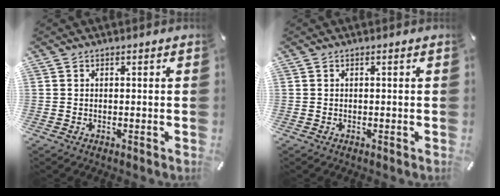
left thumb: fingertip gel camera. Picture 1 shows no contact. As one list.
[{"total": 0.0}]